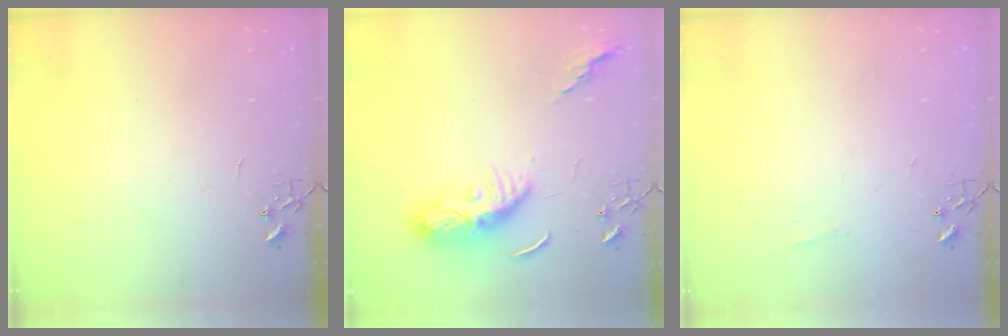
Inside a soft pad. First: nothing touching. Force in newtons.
{"total": 11.6, "press": 11.6, "slide": 1.0}
{"total": 3.7, "press": 3.7, "slide": 0.4}